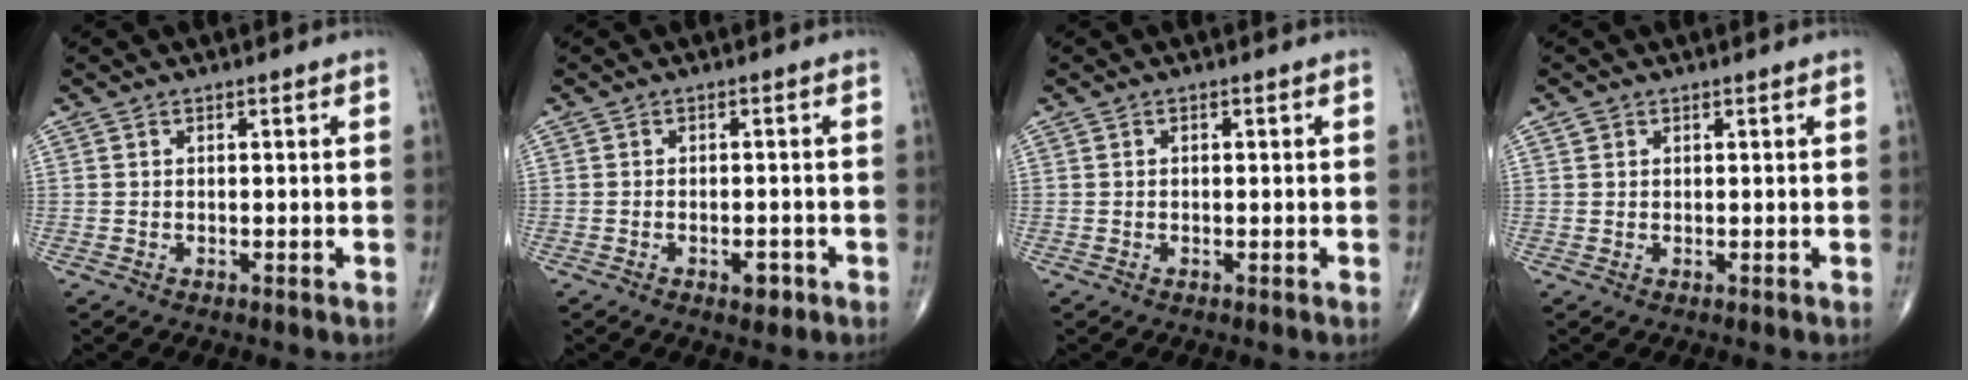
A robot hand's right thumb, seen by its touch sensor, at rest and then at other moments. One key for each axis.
{"total": 2.5, "fx": -1.3, "fy": 1.3, "fz": 1.8, "tx": -0.020, "ty": 0.007, "tz": -0.015}
{"total": 0.0}
{"total": 0.9, "fx": 0.5, "fy": 0.8, "fz": 0.2, "tx": 0.005, "ty": -0.001, "tz": 0.006}